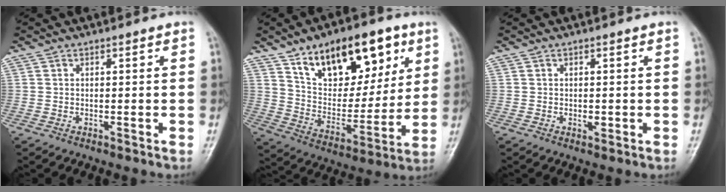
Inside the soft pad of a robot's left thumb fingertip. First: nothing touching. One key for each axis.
{"total": 21.6, "fx": 11.5, "fy": 11.4, "fz": 14.3, "tx": -0.166, "ty": -0.042, "tz": 0.194}
{"total": 1.4, "fx": -0.2, "fy": 0.9, "fz": 1.1, "tx": -0.013, "ty": -0.001, "tz": -0.002}